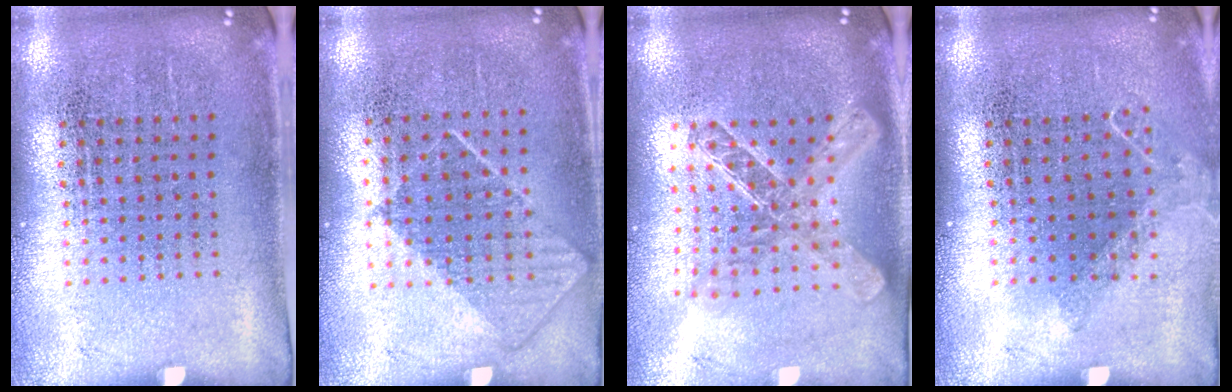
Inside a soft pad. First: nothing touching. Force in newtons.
{"total": 0.8, "press": 0.6, "slide": 0.5}
{"total": 1.9, "press": 1.7, "slide": 1.0}
{"total": 0.8, "press": 0.8, "slide": 0.1}